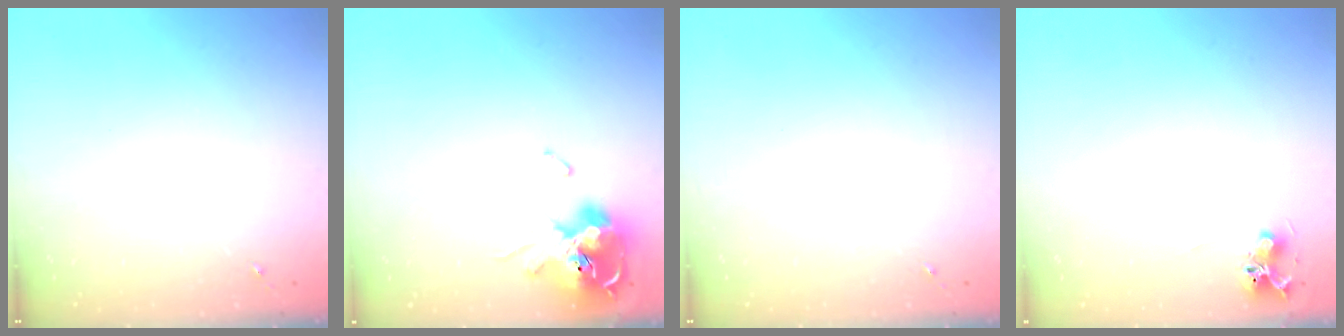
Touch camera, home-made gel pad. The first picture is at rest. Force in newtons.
{"total": 13.9, "press": 13.8, "slide": 1.9}
{"total": 0.0}
{"total": 6.5, "press": 6.5, "slide": 0.8}